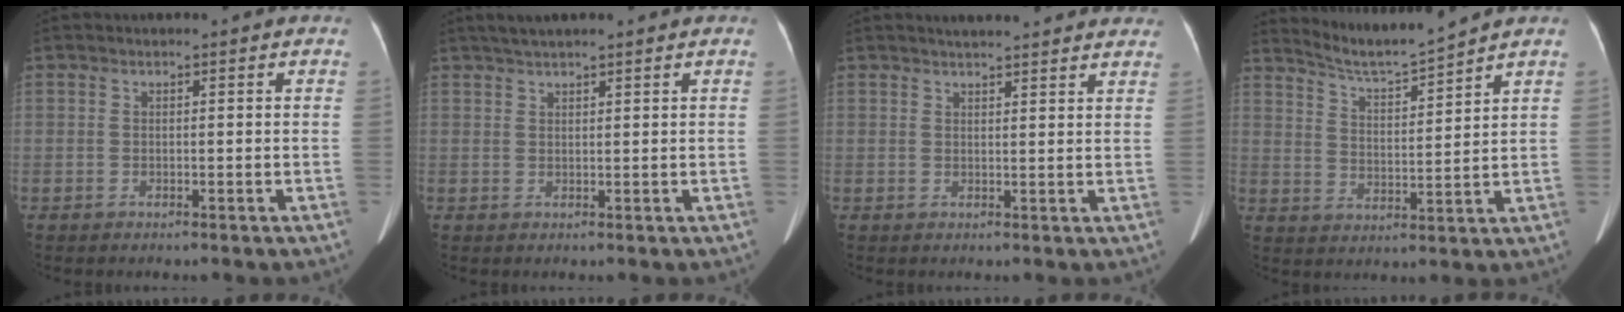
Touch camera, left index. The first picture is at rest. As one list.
[{"total": 3.8, "force": [3.1, 0.2, 2.2], "torque": [-0.040, 0.024, 0.057]}, {"total": 12.5, "force": [11.3, 2.0, 4.9], "torque": [-0.051, 0.023, 0.127]}, {"total": 7.3, "force": [7.0, -1.5, 1.2], "torque": [-0.034, -0.009, 0.137]}]